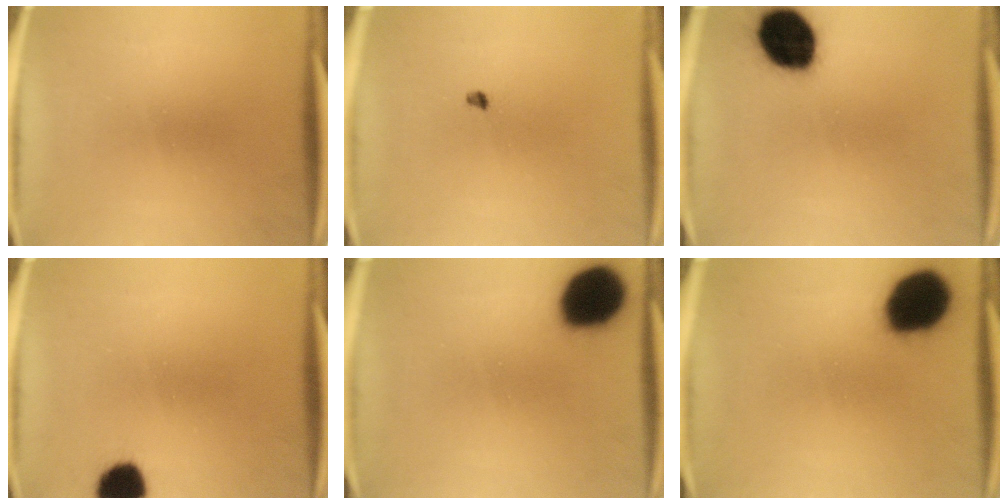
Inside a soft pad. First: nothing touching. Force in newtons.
{"total": 1.1}
{"total": 15.8}
{"total": 8.0}
{"total": 16.5}
{"total": 17.8}